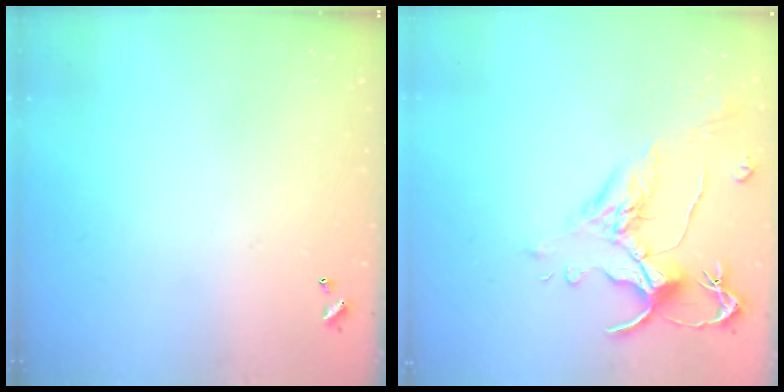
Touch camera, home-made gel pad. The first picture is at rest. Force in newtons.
{"total": 1.6, "press": 1.1, "slide": 1.1}